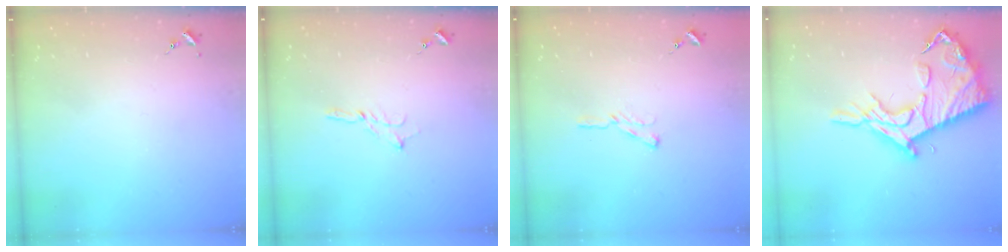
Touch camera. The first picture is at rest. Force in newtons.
{"total": 2.3, "press": 2.3, "slide": 0.2}
{"total": 4.4, "press": 4.4, "slide": 0.5}
{"total": 19.4, "press": 19.4, "slide": 1.4}